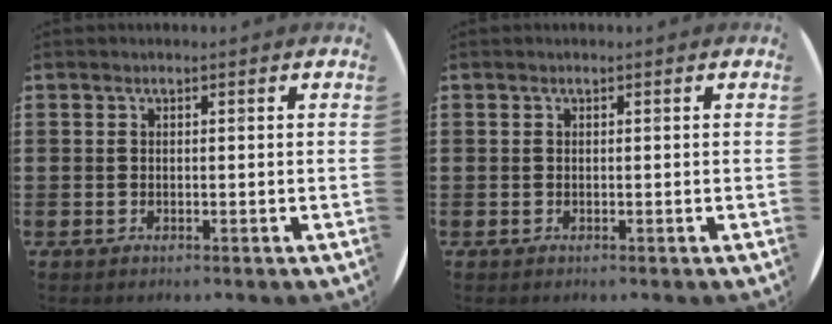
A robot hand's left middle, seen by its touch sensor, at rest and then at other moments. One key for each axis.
{"total": 0.0}